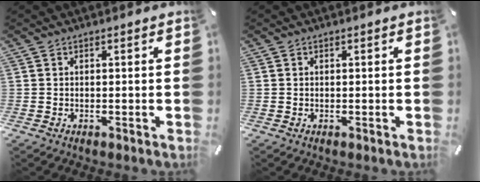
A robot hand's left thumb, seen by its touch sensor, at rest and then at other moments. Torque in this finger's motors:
{"motor_torque": [-0.05, 0.15, -0.03, -0.09, 0.02]}